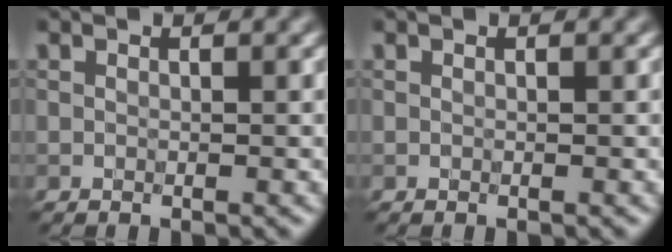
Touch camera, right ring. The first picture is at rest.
{"total": 0.0}